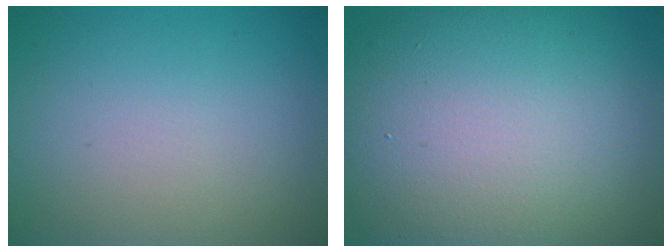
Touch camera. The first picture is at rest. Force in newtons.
{"total": 15.7, "press": 15.7, "slide": 1.0}